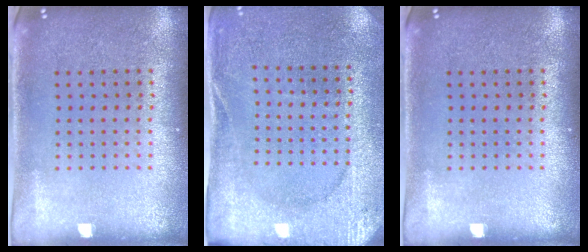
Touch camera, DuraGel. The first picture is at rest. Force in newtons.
{"total": 2.6, "press": 2.6, "slide": 0.4}
{"total": 0.0}